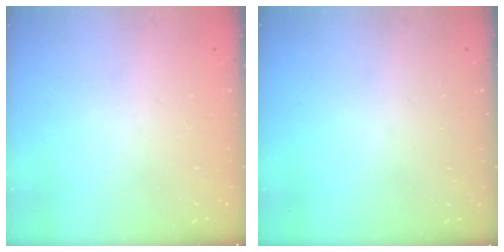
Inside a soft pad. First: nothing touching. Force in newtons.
{"total": 0.0}